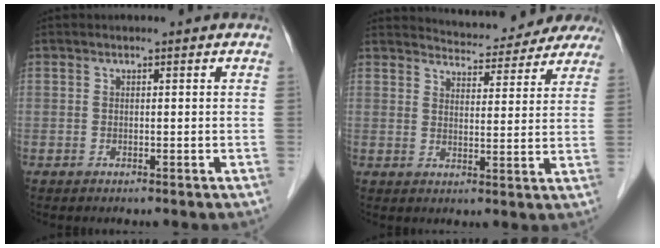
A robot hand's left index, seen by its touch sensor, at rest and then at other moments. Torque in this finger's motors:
{"motor_torque": [0.17, -0.17, 0.53, 0.08]}